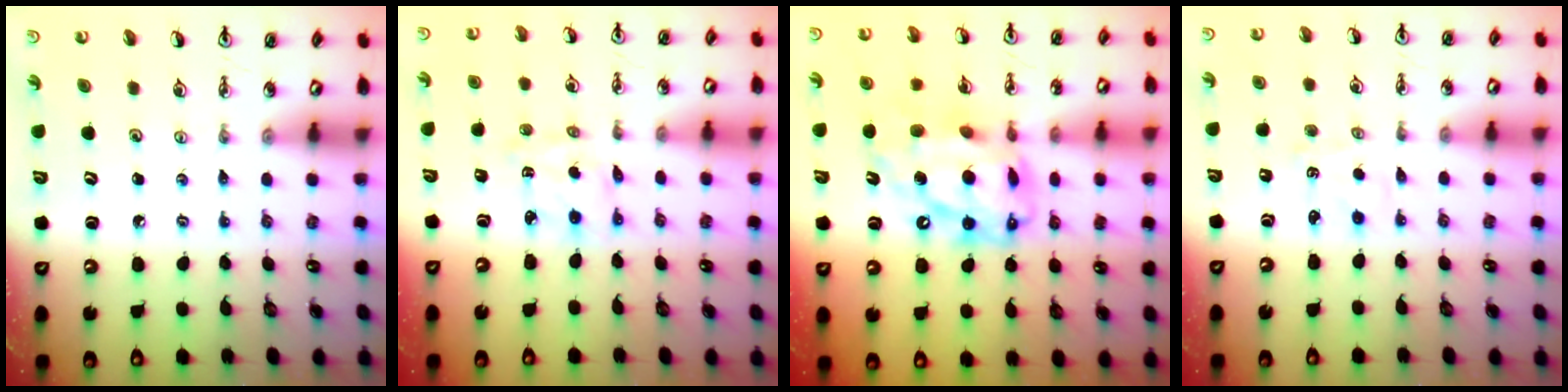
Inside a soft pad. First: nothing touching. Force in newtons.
{"total": 2.9, "press": 2.9, "slide": 0.4}
{"total": 18.6, "press": 18.5, "slide": 1.9}
{"total": 1.6, "press": 1.5, "slide": 0.3}